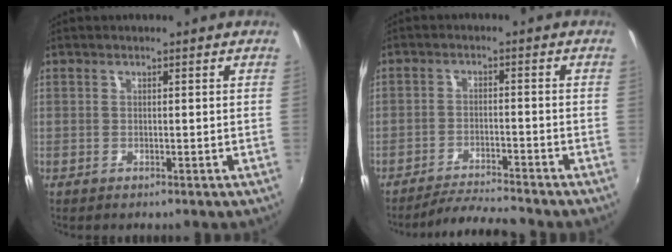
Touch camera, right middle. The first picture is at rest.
{"total": 6.8, "force": [-6.6, 0.0, 1.8], "torque": [-0.054, 0.001, -0.110]}